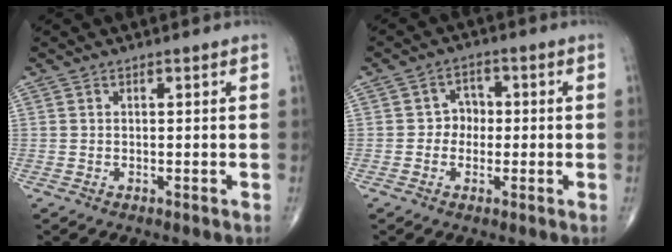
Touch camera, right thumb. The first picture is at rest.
{"total": 4.0, "force": [-0.4, 3.5, 1.9], "torque": [-0.001, 0.012, -0.017]}